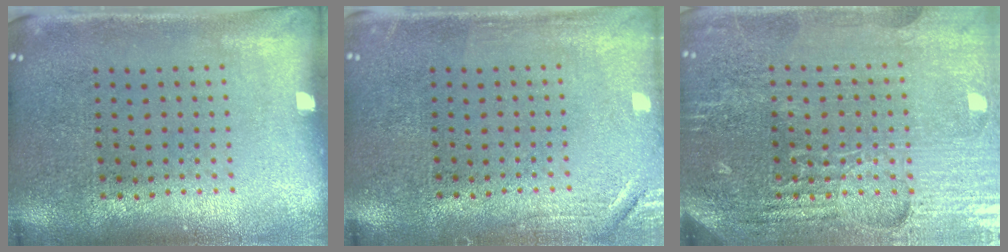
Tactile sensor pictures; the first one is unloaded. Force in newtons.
{"total": 1.8, "press": 1.8, "slide": 0.3}
{"total": 4.9, "press": 4.6, "slide": 1.7}